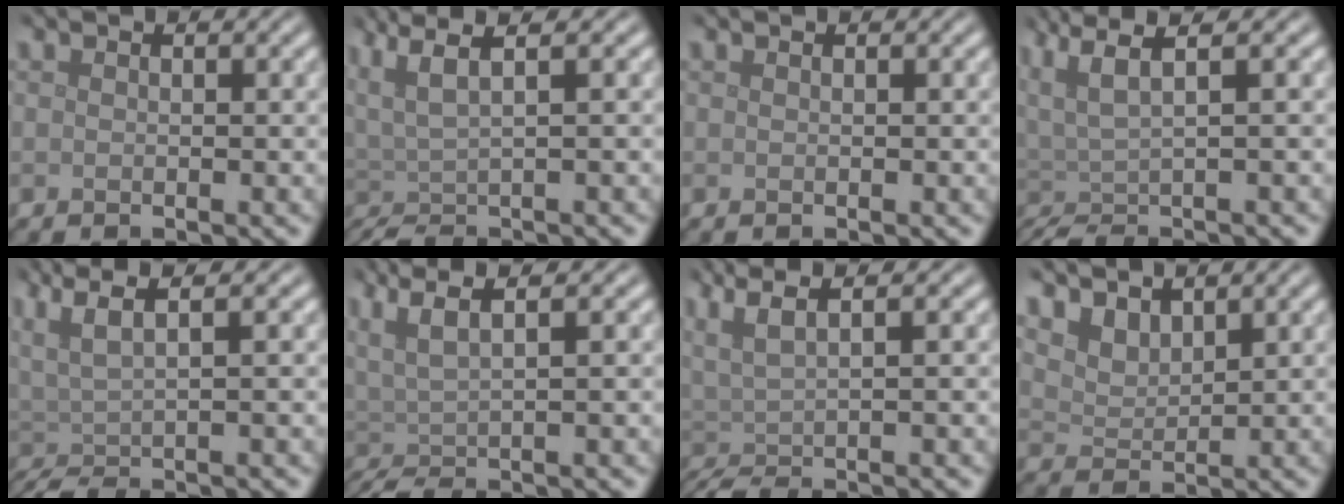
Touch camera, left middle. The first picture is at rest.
{"total": 5.0, "force": [1.3, 1.2, 4.7], "torque": [-0.079, 0.011, 0.019]}
{"total": 0.0}
{"total": 5.2, "force": [0.7, 1.1, 5.0], "torque": [-0.083, 0.010, 0.009]}
{"total": 5.1, "force": [0.9, 1.1, 4.9], "torque": [-0.078, 0.010, 0.012]}
{"total": 5.2, "force": [1.4, 1.2, 4.8], "torque": [-0.081, 0.012, 0.020]}
{"total": 5.2, "force": [0.8, 1.4, 5.0], "torque": [-0.073, 0.007, 0.012]}
{"total": 3.9, "force": [3.2, 1.6, 1.4], "torque": [-0.043, 0.000, 0.063]}